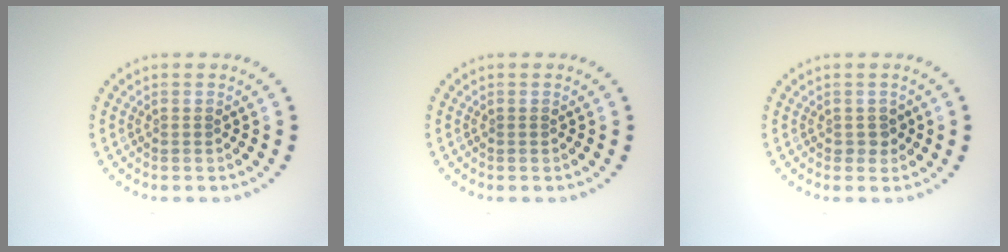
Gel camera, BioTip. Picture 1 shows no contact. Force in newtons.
{"total": 0.0}
{"total": 1.0, "press": 0.9, "slide": 0.4}